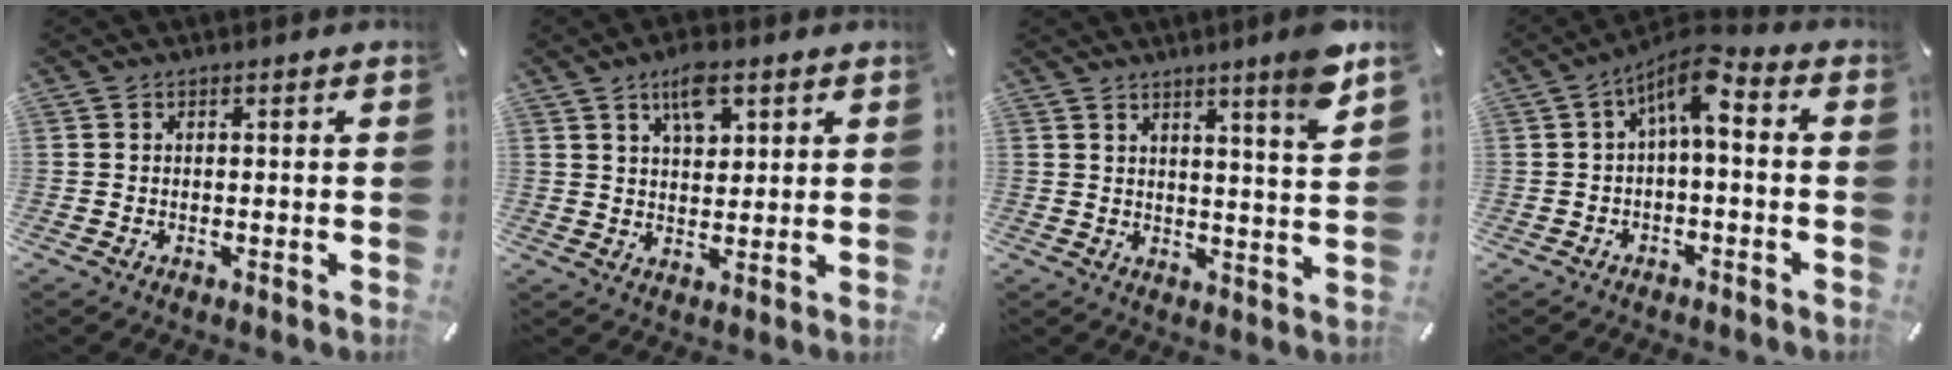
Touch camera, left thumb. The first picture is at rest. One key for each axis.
{"total": 7.3, "fx": 3.9, "fy": 3.8, "fz": 4.8, "tx": -0.073, "ty": -0.009, "tz": 0.065}
{"total": 8.0, "fx": 5.8, "fy": -0.4, "fz": 5.4, "tx": -0.087, "ty": -0.038, "tz": 0.092}
{"total": 7.7, "fx": 1.2, "fy": 3.4, "fz": 6.8, "tx": -0.121, "ty": 0.002, "tz": 0.020}